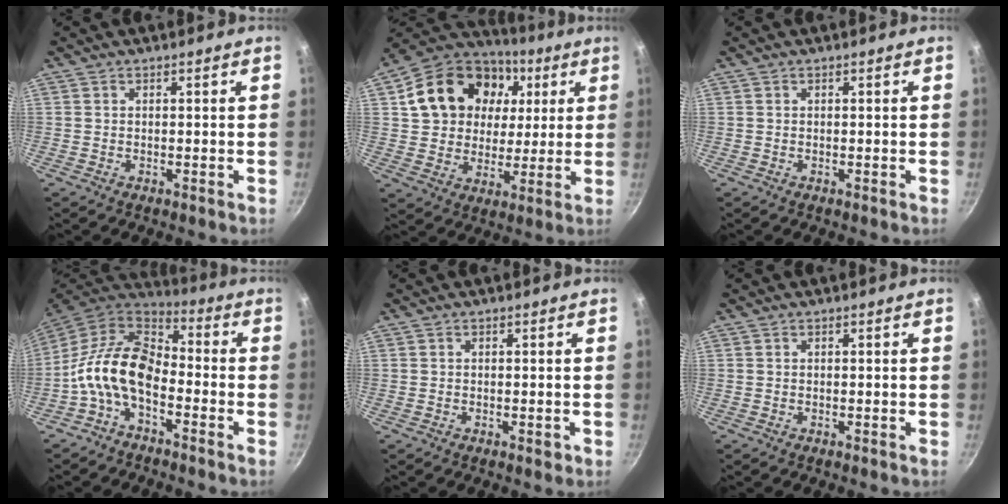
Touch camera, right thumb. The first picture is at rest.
{"total": 20.8, "force": [5.9, 16.3, 11.4], "torque": [-0.189, 0.017, 0.097]}
{"total": 0.0}
{"total": 13.3, "force": [-4.0, 7.9, 9.9], "torque": [-0.175, 0.048, -0.096]}
{"total": 1.0, "force": [-0.2, 0.6, 0.8], "torque": [-0.008, 0.001, -0.002]}
{"total": 0.0}